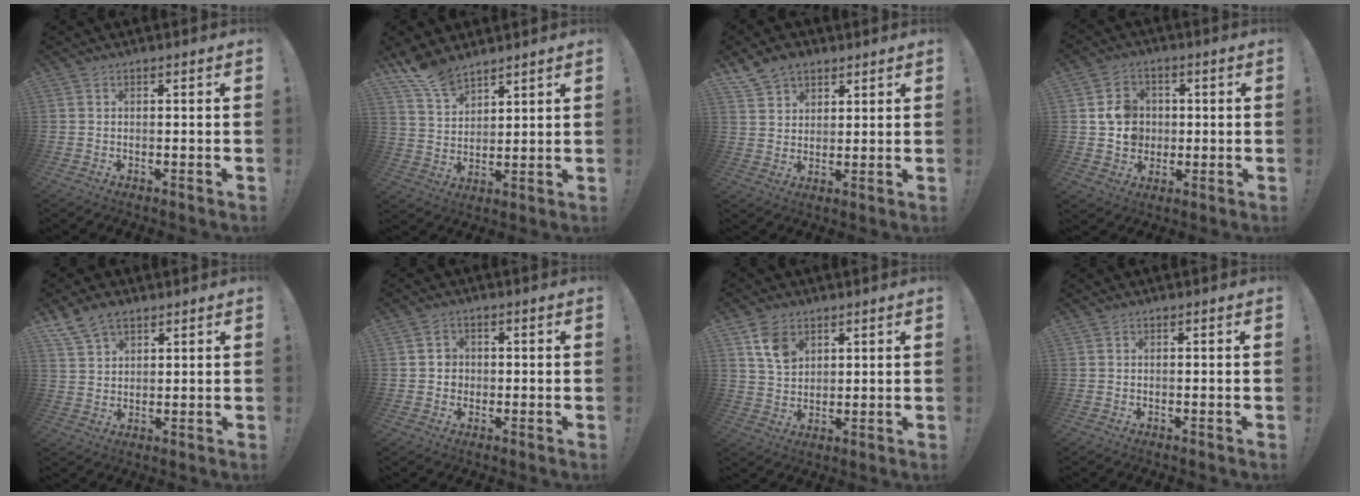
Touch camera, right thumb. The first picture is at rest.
{"total": 9.4, "force": [7.9, 3.8, 3.4], "torque": [-0.073, -0.050, 0.155]}
{"total": 7.8, "force": [5.5, 5.1, 2.2], "torque": [-0.045, -0.024, 0.110]}
{"total": 8.8, "force": [1.4, 8.2, 2.7], "torque": [-0.037, -0.002, 0.035]}
{"total": 7.3, "force": [5.3, 4.1, 2.8], "torque": [-0.059, -0.019, 0.106]}
{"total": 3.3, "force": [-0.2, 3.1, 1.1], "torque": [-0.014, 0.004, -0.005]}
{"total": 7.9, "force": [4.3, 5.4, 4.0], "torque": [-0.063, -0.016, 0.083]}
{"total": 0.0}